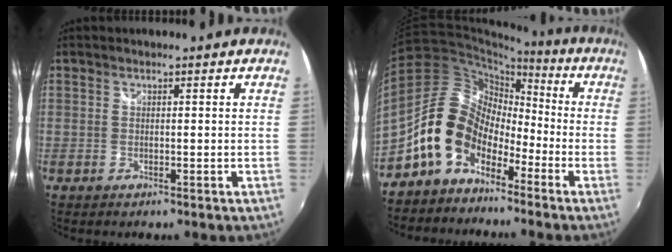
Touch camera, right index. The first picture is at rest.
{"total": 12.0, "force": [-6.9, 8.0, 5.7], "torque": [-0.104, 0.029, -0.131]}